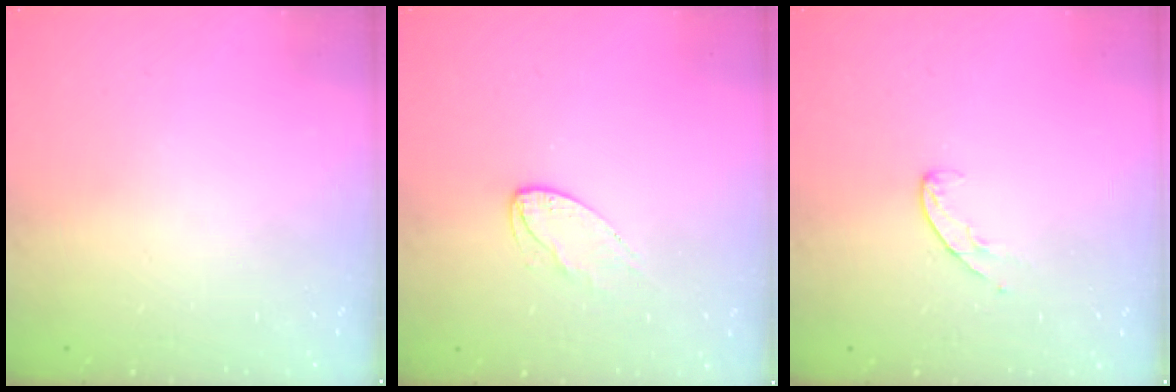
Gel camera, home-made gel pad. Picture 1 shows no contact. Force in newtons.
{"total": 5.0, "press": 4.9, "slide": 0.5}
{"total": 5.4, "press": 5.4, "slide": 0.4}